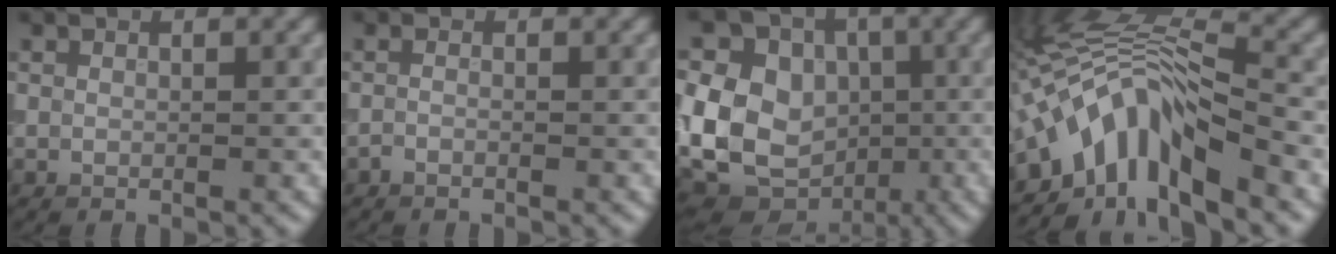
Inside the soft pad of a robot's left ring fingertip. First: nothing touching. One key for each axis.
{"total": 0.8, "fx": -0.5, "fy": 0.2, "fz": 0.5, "tx": -0.009, "ty": -0.003, "tz": -0.012}
{"total": 16.8, "fx": -1.5, "fy": 14.0, "fz": 9.2, "tx": -0.190, "ty": 0.013, "tz": -0.057}
{"total": 9.0, "fx": -4.5, "fy": 3.2, "fz": 7.1, "tx": -0.109, "ty": 0.015, "tz": -0.093}